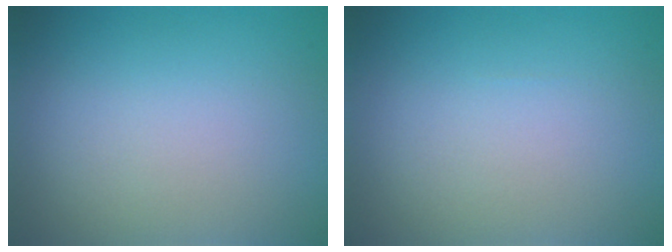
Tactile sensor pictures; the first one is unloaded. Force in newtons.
{"total": 0.0}